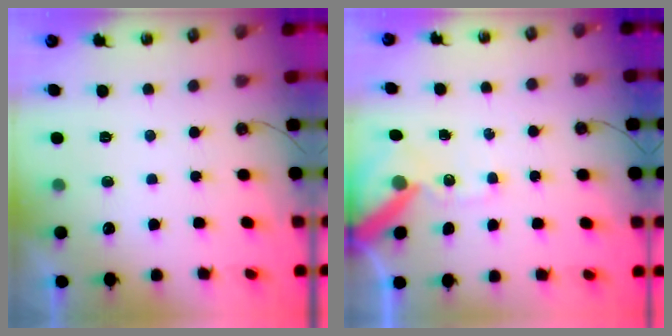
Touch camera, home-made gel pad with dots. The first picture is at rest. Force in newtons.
{"total": 11.3, "press": 11.2, "slide": 1.7}